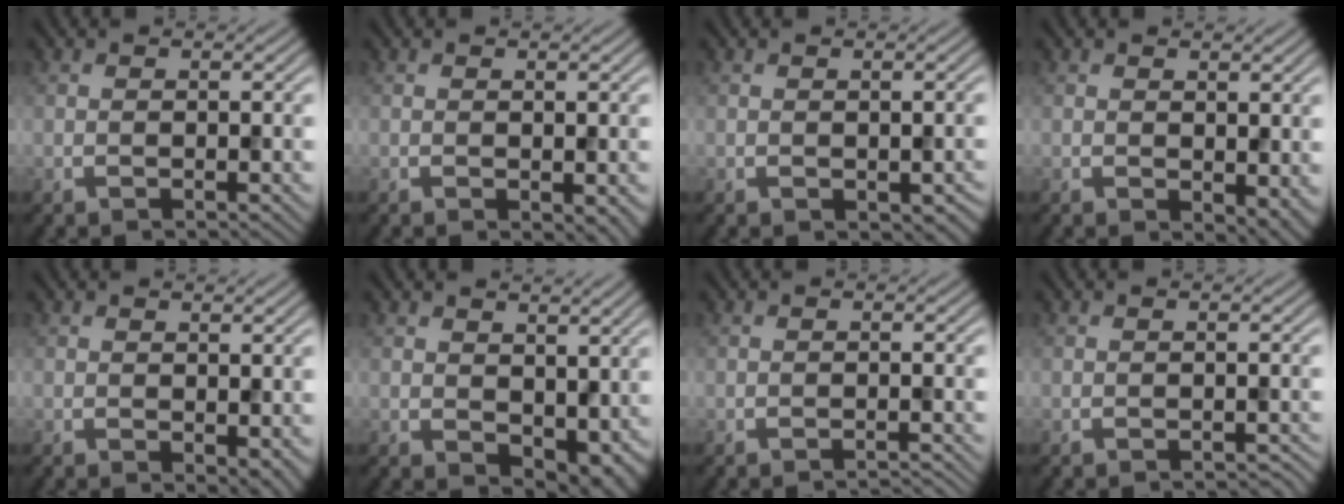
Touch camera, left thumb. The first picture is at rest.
{"total": 2.0, "force": [-0.6, 1.0, 1.7], "torque": [-0.021, -0.011, -0.004]}
{"total": 1.5, "force": [-0.4, 0.9, 1.1], "torque": [-0.015, -0.008, 0.001]}
{"total": 3.3, "force": [-0.3, 2.0, 2.6], "torque": [-0.036, -0.012, 0.000]}
{"total": 2.5, "force": [-0.6, 1.3, 2.1], "torque": [-0.028, -0.010, -0.005]}
{"total": 5.3, "force": [1.3, 3.5, 3.7], "torque": [-0.067, -0.019, 0.032]}
{"total": 1.4, "force": [-1.2, 0.2, 0.6], "torque": [0.003, 0.003, -0.025]}
{"total": 1.2, "force": [-1.1, 0.2, 0.5], "torque": [0.004, 0.001, -0.015]}